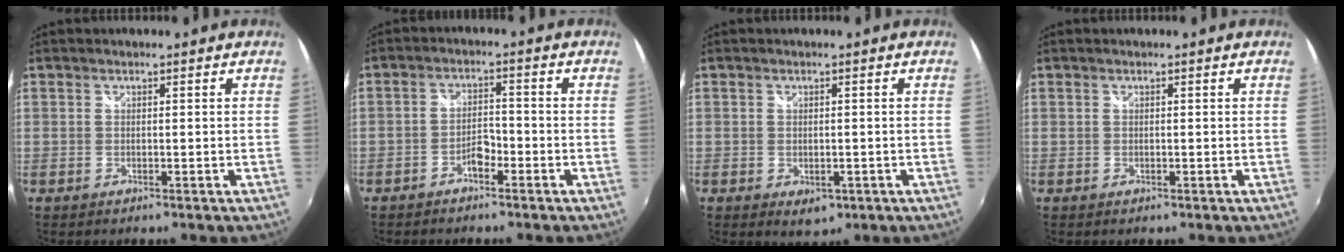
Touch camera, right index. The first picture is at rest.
{"total": 3.5, "force": [-2.4, 1.5, 2.1], "torque": [-0.042, 0.006, -0.040]}
{"total": 3.5, "force": [-0.9, 2.4, 2.4], "torque": [-0.041, -0.010, -0.010]}
{"total": 0.0}